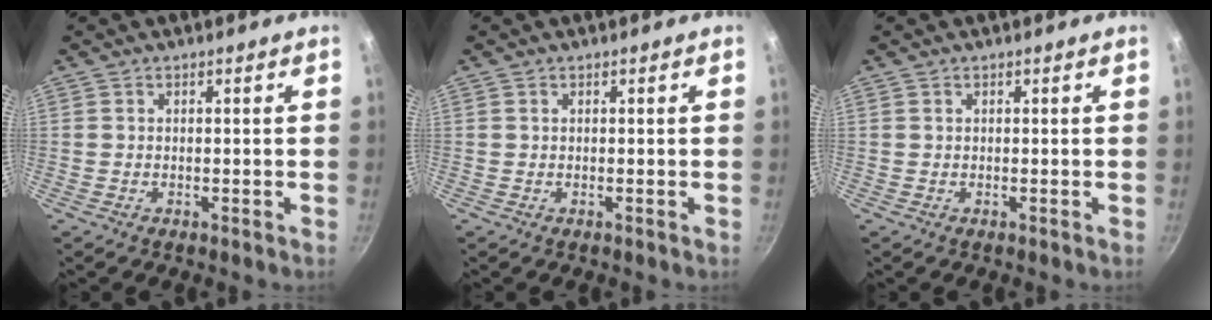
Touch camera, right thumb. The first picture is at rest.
{"total": 0.0}
{"total": 0.0}